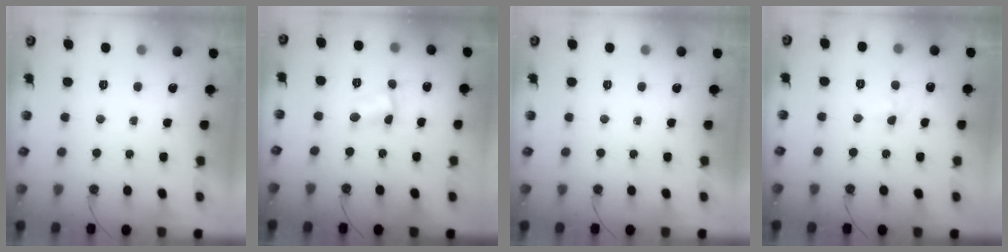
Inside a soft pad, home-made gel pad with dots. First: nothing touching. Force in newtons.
{"total": 3.2, "press": 3.1, "slide": 0.4}
{"total": 0.0}
{"total": 4.3, "press": 2.3, "slide": 3.7}